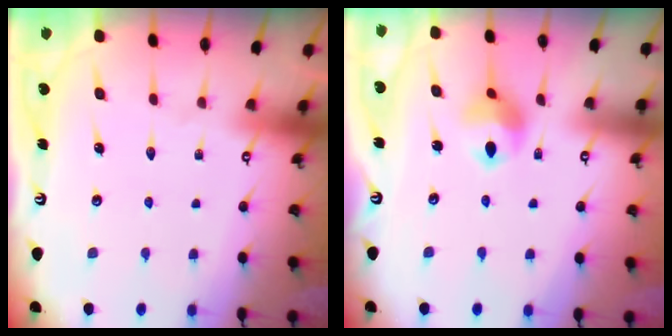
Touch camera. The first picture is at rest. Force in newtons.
{"total": 9.0, "press": 8.9, "slide": 1.1}